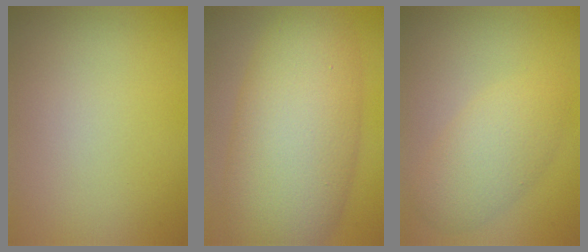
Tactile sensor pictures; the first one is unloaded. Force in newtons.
{"total": 12.0, "press": 12.0, "slide": 0.4}
{"total": 3.9, "press": 3.9, "slide": 0.1}